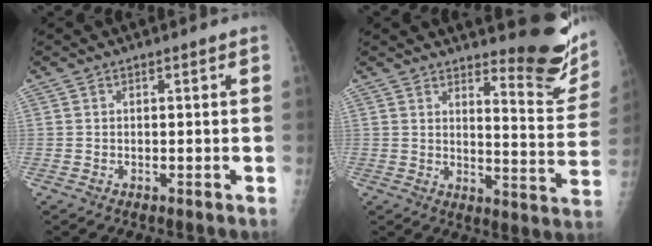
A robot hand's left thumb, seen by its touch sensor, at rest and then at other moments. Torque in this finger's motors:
{"motor_torque": [3.15, 1.86, 0.74, -0.66, 0.12]}